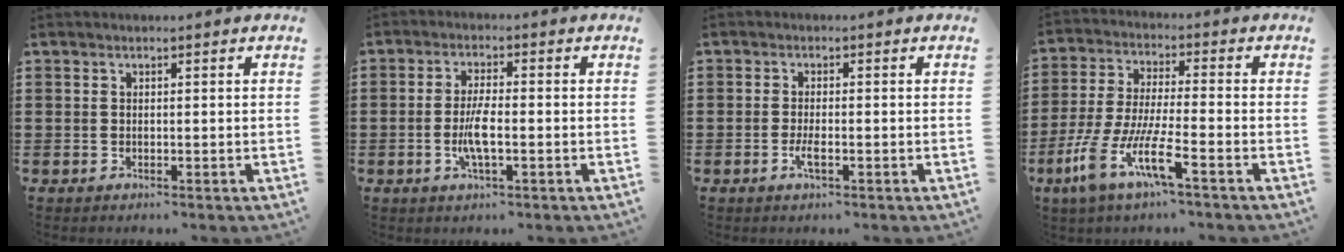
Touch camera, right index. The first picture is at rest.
{"total": 4.7, "force": [-1.3, 1.0, 4.4], "torque": [-0.097, -0.005, -0.029]}
{"total": 2.2, "force": [-0.9, 0.4, 2.0], "torque": [-0.042, -0.003, -0.017]}
{"total": 10.1, "force": [-5.8, 1.5, 8.1], "torque": [-0.196, -0.017, -0.117]}